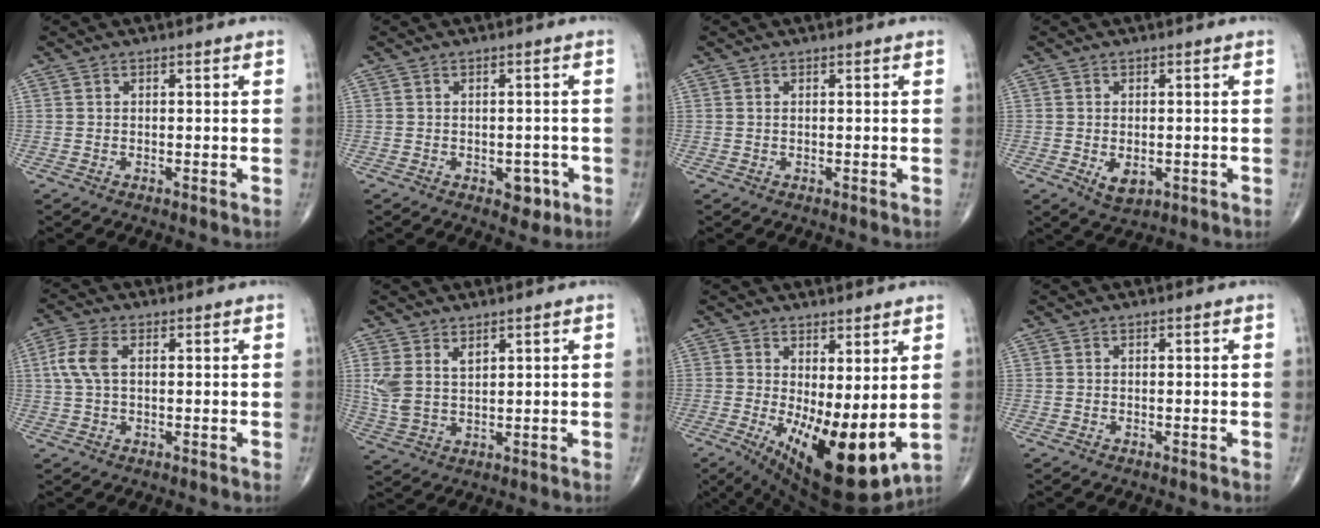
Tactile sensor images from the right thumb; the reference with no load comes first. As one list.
[{"total": 3.4, "force": [-1.4, 2.2, 2.2], "torque": [-0.005, 0.004, -0.015]}, {"total": 0.0}, {"total": 3.7, "force": [-0.9, 2.3, 2.8], "torque": [-0.035, -0.006, -0.005]}, {"total": 5.7, "force": [1.0, 3.1, 4.7], "torque": [-0.124, 0.014, 0.017]}, {"total": 5.8, "force": [2.8, 3.2, 3.9], "torque": [-0.081, -0.009, 0.067]}, {"total": 15.7, "force": [-0.8, 5.9, 14.5], "torque": [-0.230, -0.038, 0.011]}, {"total": 0.0}]